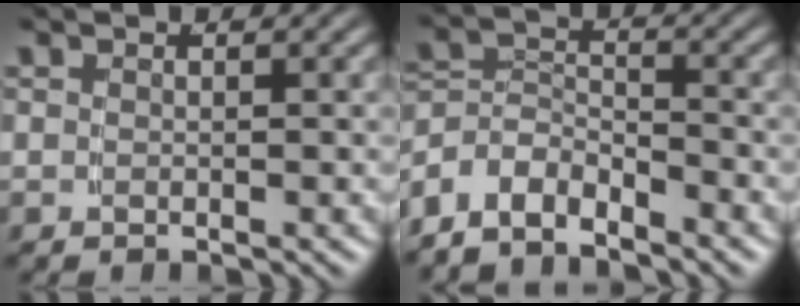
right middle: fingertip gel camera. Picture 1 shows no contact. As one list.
[{"total": 5.9, "force": [-3.2, 4.3, 2.4], "torque": [-0.067, -0.026, -0.053]}]